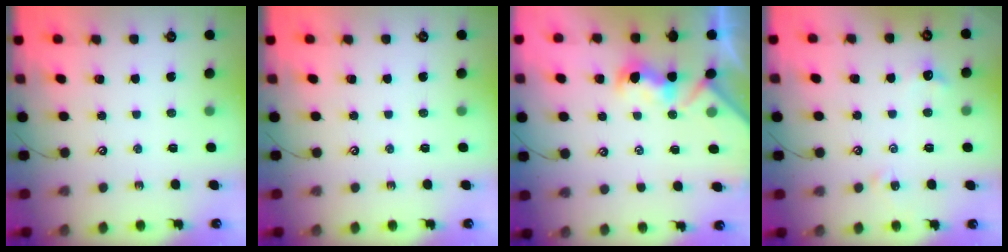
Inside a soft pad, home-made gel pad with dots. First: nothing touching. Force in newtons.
{"total": 0.0}
{"total": 2.8, "press": 2.6, "slide": 0.9}
{"total": 2.4, "press": 2.4, "slide": 0.6}